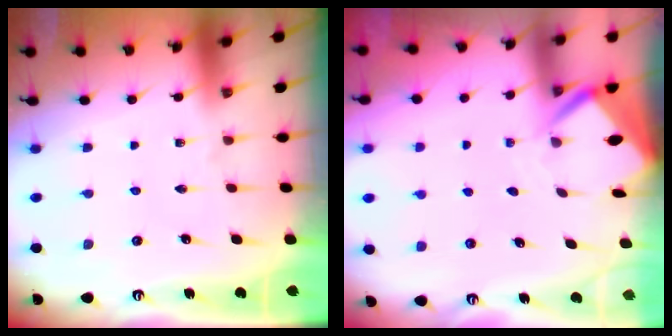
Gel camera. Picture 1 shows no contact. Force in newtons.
{"total": 3.2, "press": 3.2, "slide": 0.3}